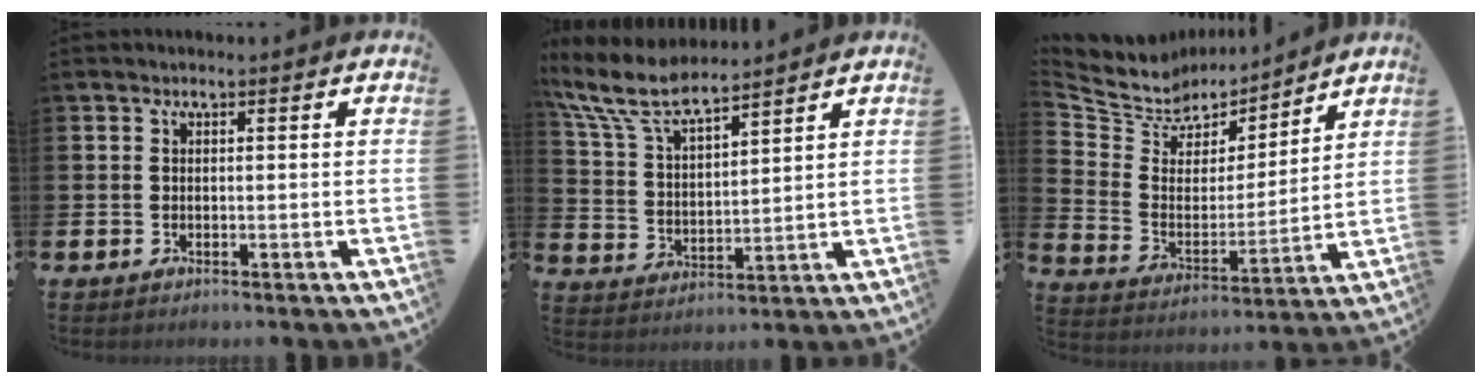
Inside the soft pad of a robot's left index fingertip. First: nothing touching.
{"total": 8.7, "force": [7.8, 1.9, 3.4], "torque": [-0.102, -0.032, 0.141]}
{"total": 7.3, "force": [6.7, 2.8, -0.4], "torque": [-0.050, -0.057, 0.120]}